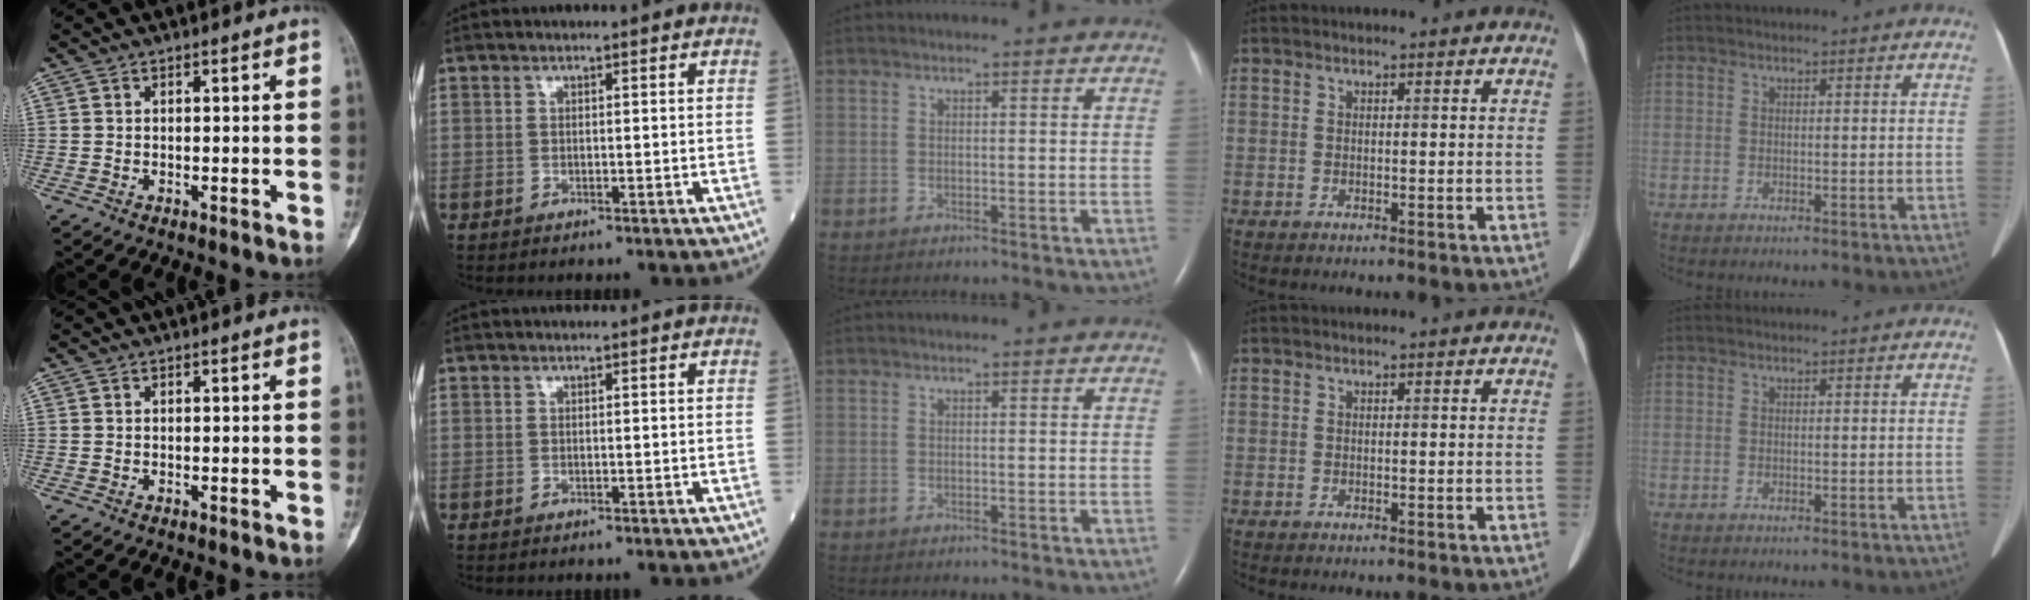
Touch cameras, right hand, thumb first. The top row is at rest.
{}